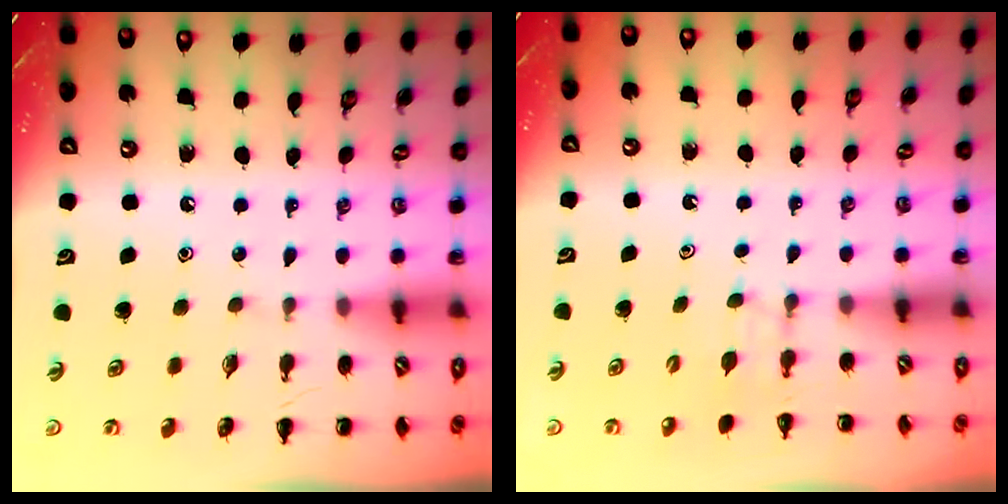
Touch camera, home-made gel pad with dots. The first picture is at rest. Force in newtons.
{"total": 2.6, "press": 2.4, "slide": 1.0}